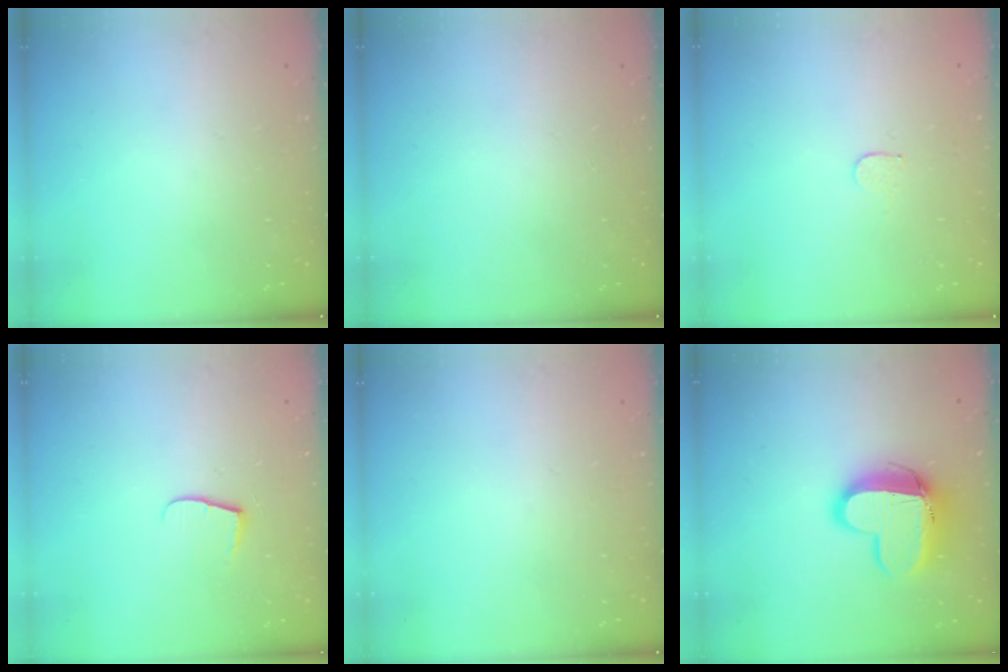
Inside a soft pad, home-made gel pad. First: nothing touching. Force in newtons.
{"total": 0.0}
{"total": 3.7, "press": 3.7, "slide": 0.3}
{"total": 6.5, "press": 6.5, "slide": 0.7}
{"total": 0.0}
{"total": 14.1, "press": 14.1, "slide": 1.1}